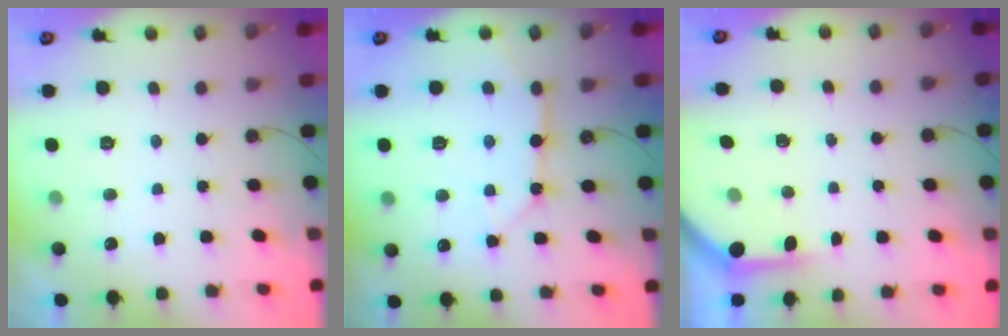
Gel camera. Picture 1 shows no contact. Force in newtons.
{"total": 11.4, "press": 11.3, "slide": 1.1}
{"total": 3.7, "press": 3.7, "slide": 0.3}